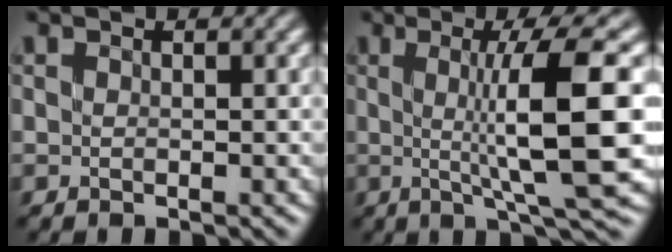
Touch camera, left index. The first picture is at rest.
{"total": 9.2, "force": [0.5, 1.4, 9.1], "torque": [-0.126, 0.000, 0.013]}